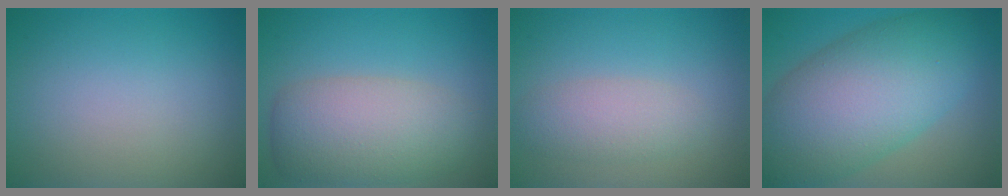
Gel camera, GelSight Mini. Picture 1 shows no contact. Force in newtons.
{"total": 7.0, "press": 7.0, "slide": 0.4}
{"total": 2.8, "press": 2.8, "slide": 0.3}
{"total": 11.9, "press": 11.9, "slide": 0.5}